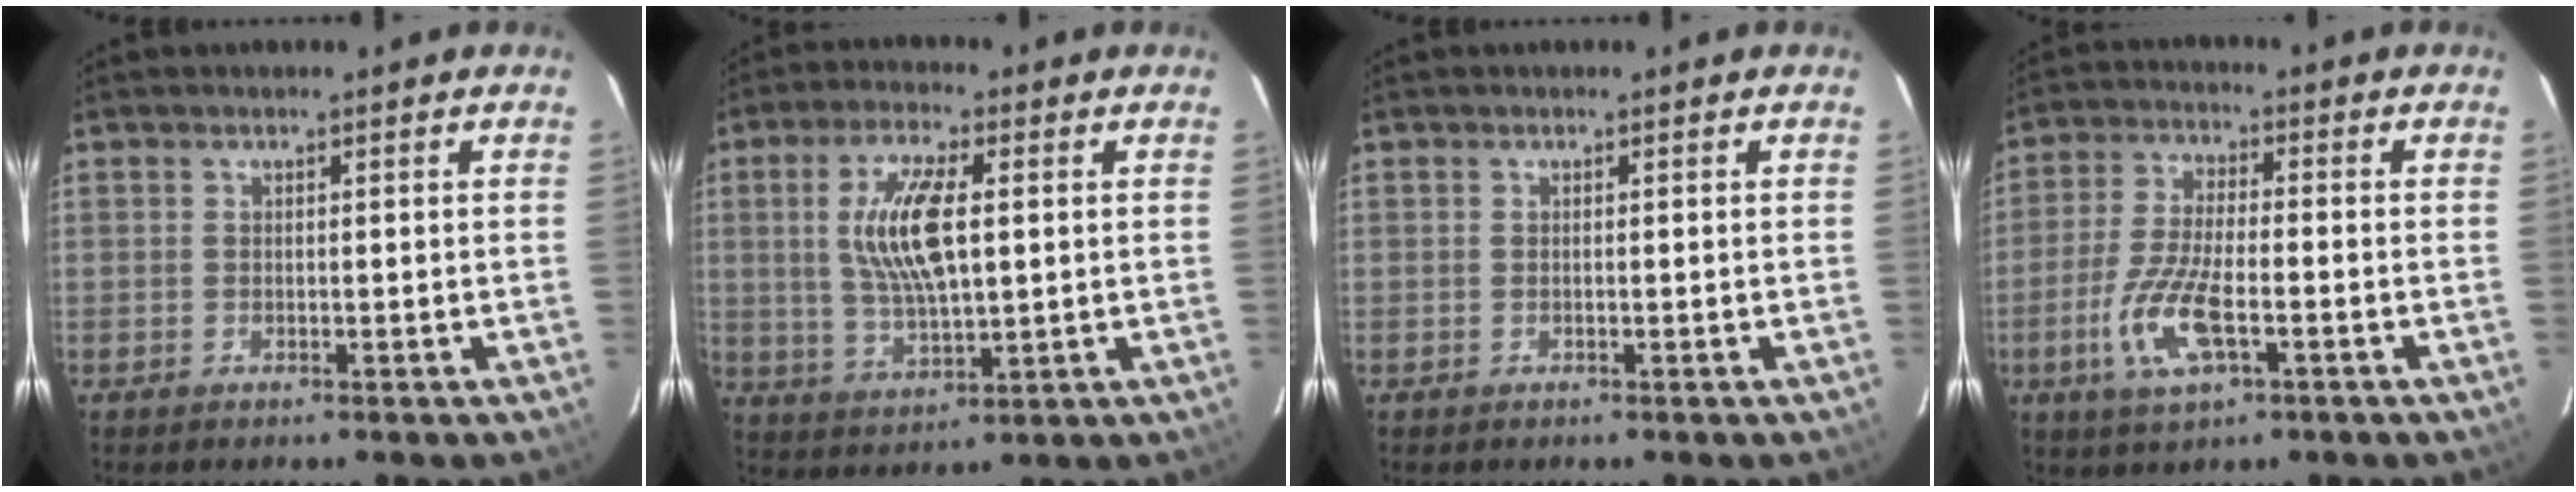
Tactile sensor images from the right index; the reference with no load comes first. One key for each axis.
{"total": 11.4, "fx": 1.9, "fy": 4.1, "fz": 10.5, "tx": -0.205, "ty": 0.003, "tz": 0.041}
{"total": 0.0}
{"total": 10.8, "fx": -4.0, "fy": 3.7, "fz": 9.3, "tx": -0.200, "ty": -0.008, "tz": -0.077}